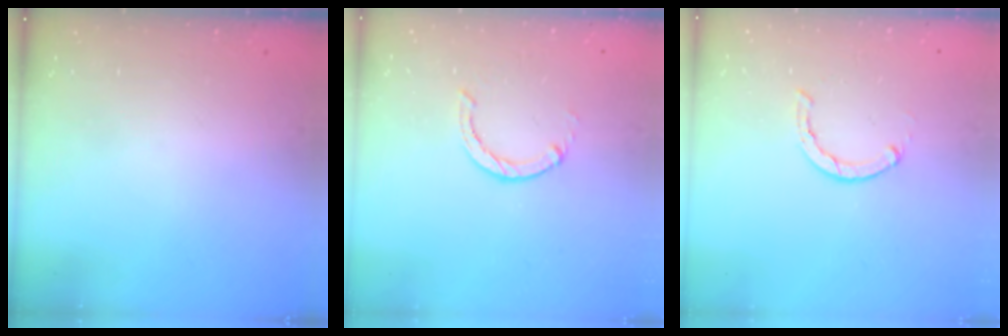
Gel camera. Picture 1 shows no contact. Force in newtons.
{"total": 0.0}
{"total": 1.5, "press": 1.5, "slide": 0.2}